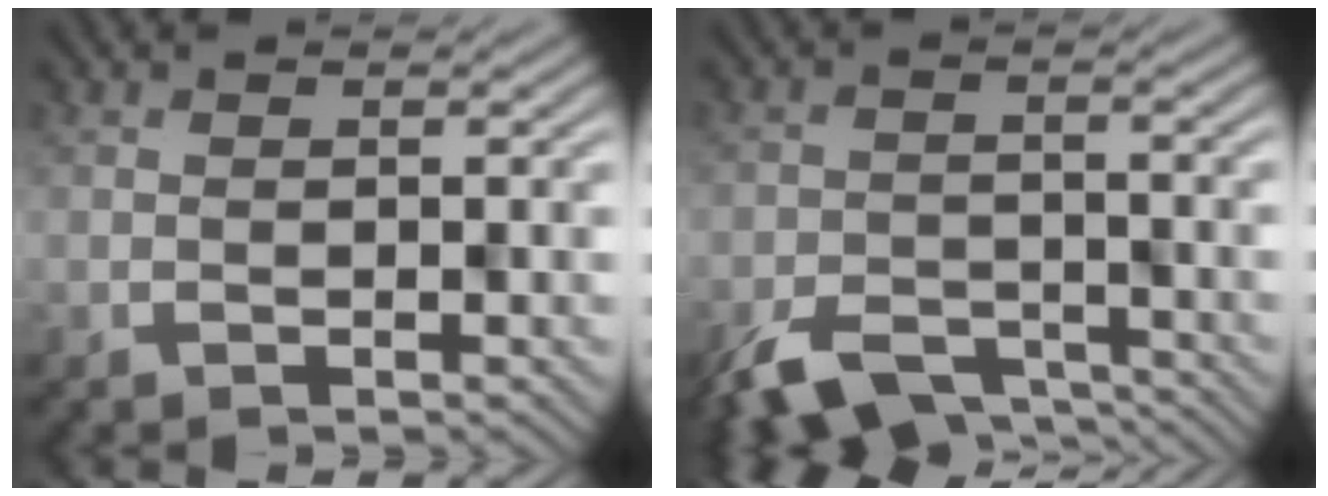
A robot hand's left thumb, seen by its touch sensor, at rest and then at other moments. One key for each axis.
{"total": 6.8, "fx": -5.6, "fy": 2.6, "fz": 2.9, "tx": -0.053, "ty": -0.018, "tz": -0.093}